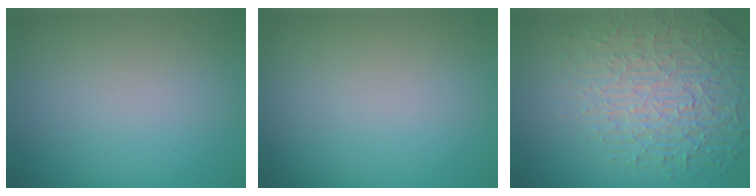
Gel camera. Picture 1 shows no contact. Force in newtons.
{"total": 0.0}
{"total": 7.1, "press": 5.5, "slide": 4.4}